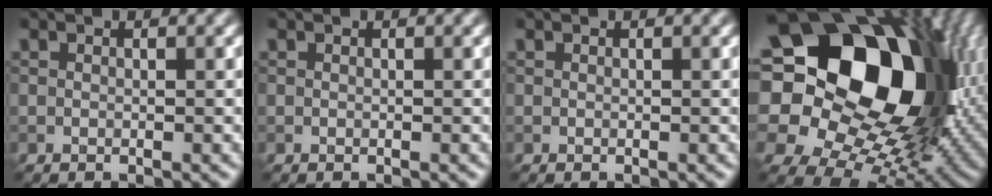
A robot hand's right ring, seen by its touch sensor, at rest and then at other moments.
{"total": 0.0}
{"total": 0.0}
{"total": 23.1, "force": [6.3, 17.2, 14.2], "torque": [-0.276, 0.006, 0.120]}